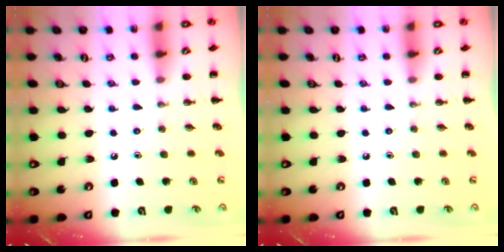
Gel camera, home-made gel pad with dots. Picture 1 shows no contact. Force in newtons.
{"total": 0.0}